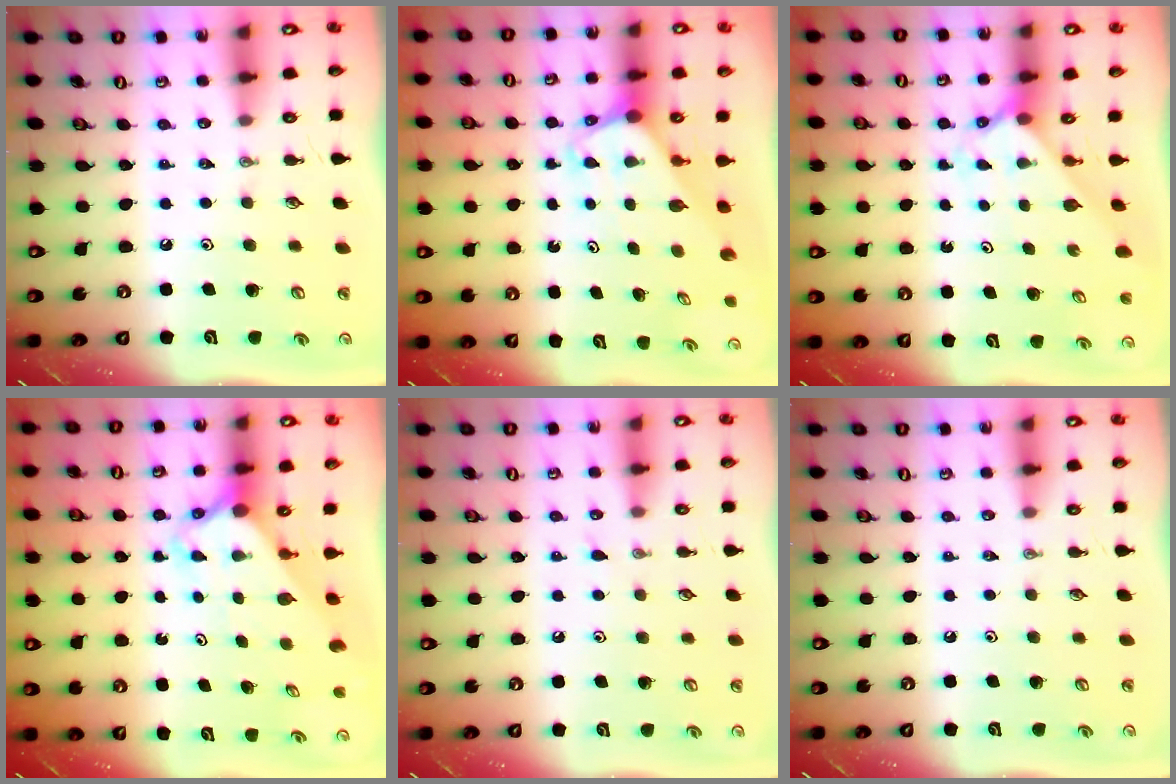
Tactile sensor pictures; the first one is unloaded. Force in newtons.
{"total": 2.0, "press": 2.0, "slide": 0.2}
{"total": 2.3, "press": 2.3, "slide": 0.2}
{"total": 2.8, "press": 2.8, "slide": 0.2}
{"total": 5.7, "press": 5.7, "slide": 0.5}
{"total": 0.0}